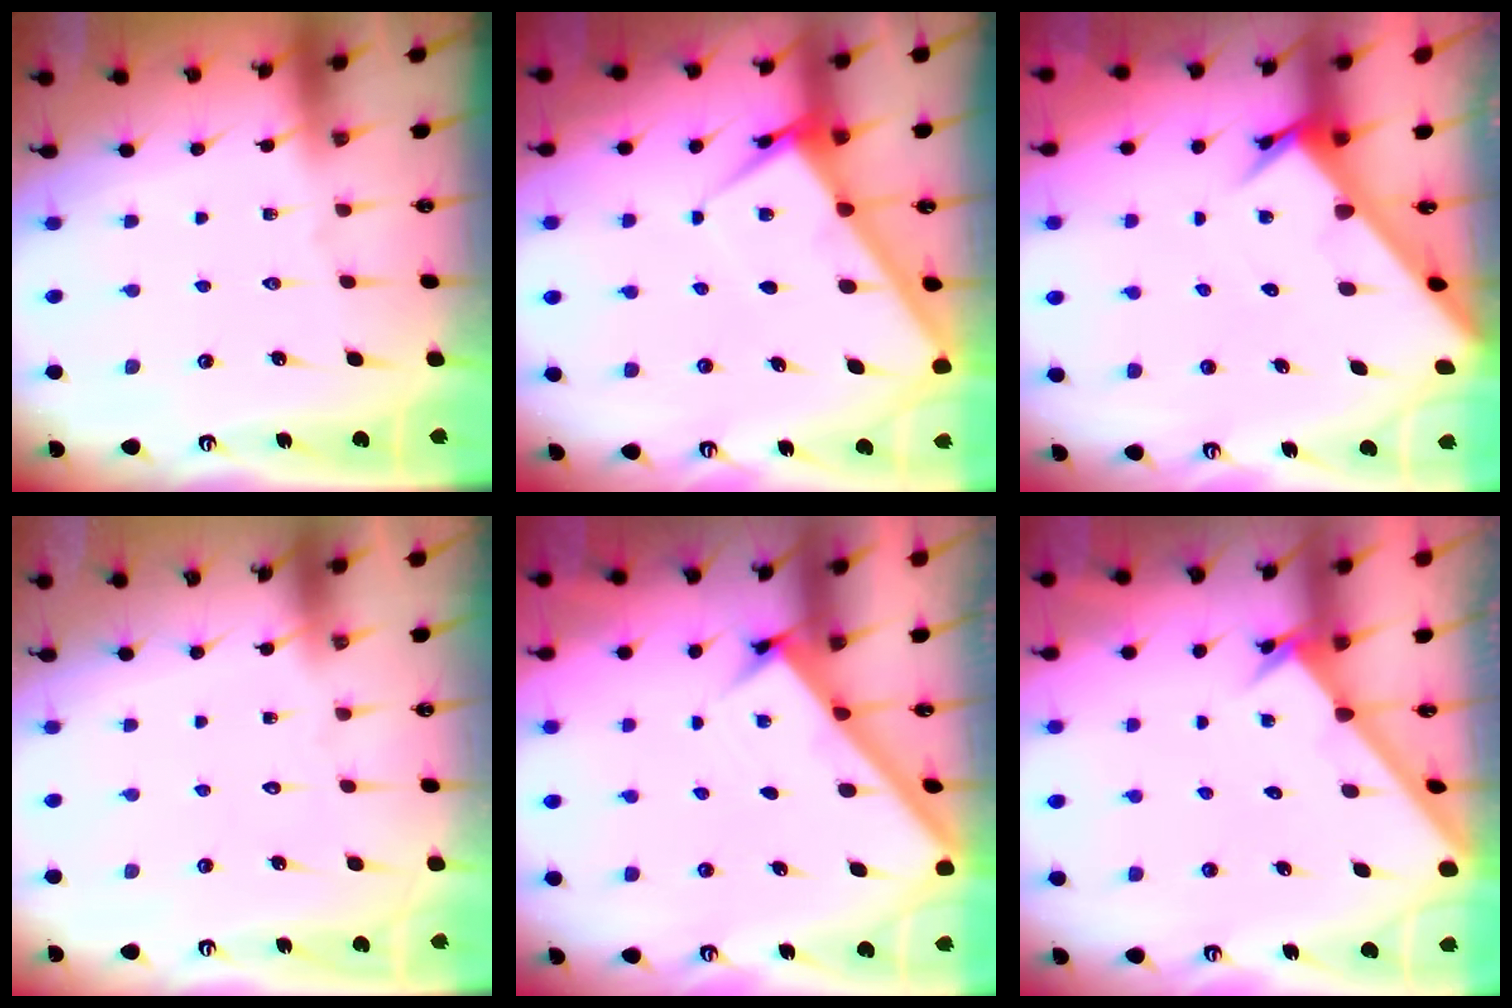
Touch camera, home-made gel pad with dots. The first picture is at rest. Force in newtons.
{"total": 6.2, "press": 6.1, "slide": 0.6}
{"total": 3.5, "press": 3.5, "slide": 0.3}
{"total": 1.6, "press": 1.6, "slide": 0.1}
{"total": 2.4, "press": 2.4, "slide": 0.2}
{"total": 1.8, "press": 1.8, "slide": 0.2}